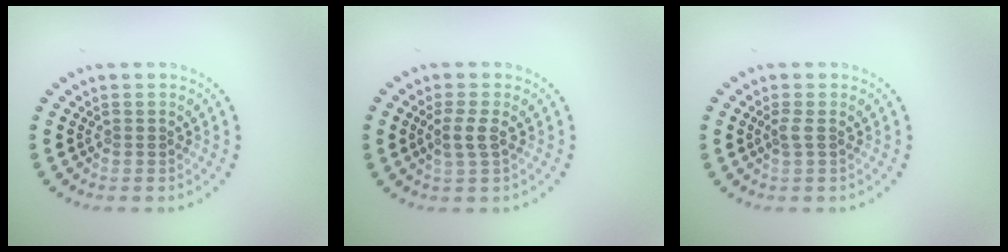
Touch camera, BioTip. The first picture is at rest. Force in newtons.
{"total": 1.8, "press": 1.6, "slide": 0.7}
{"total": 0.9, "press": 0.7, "slide": 0.6}